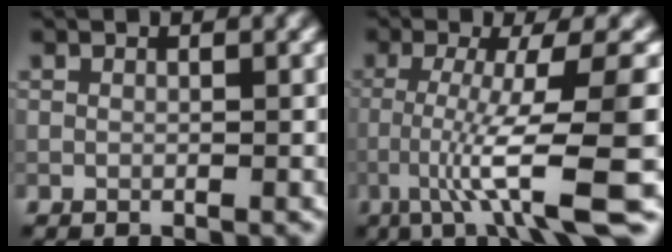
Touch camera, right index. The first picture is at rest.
{"total": 10.7, "force": [-3.7, 1.2, 10.0], "torque": [-0.155, 0.004, -0.051]}